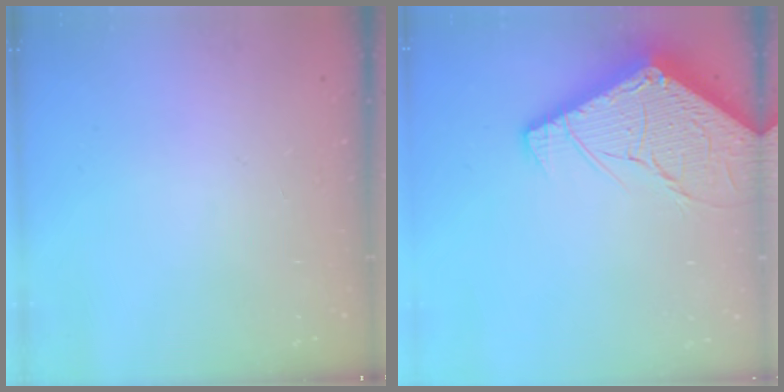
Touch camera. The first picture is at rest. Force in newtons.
{"total": 15.4, "press": 15.3, "slide": 1.6}